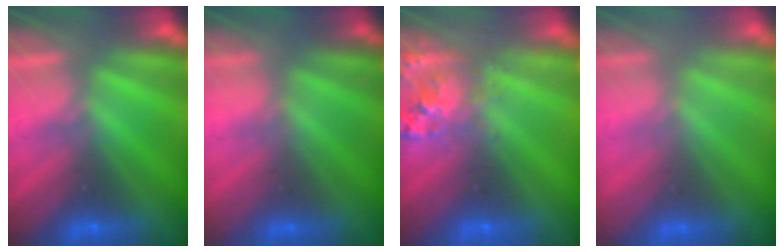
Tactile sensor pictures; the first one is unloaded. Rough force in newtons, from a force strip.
{"total": 2.4}
{"total": 2.6}
{"total": 2.5}